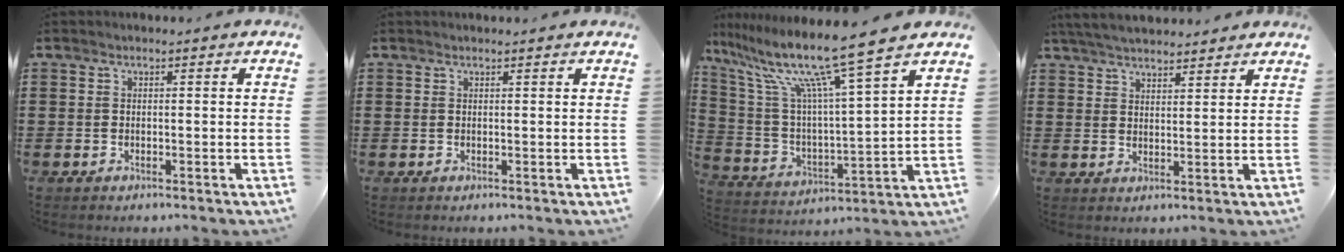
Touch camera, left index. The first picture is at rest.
{"total": 0.5, "force": [0.4, -0.1, 0.3], "torque": [-0.005, -0.002, 0.009]}
{"total": 12.7, "force": [9.9, -0.5, 7.9], "torque": [-0.193, -0.067, 0.159]}
{"total": 4.4, "force": [4.2, 0.4, 1.1], "torque": [-0.035, -0.010, 0.078]}